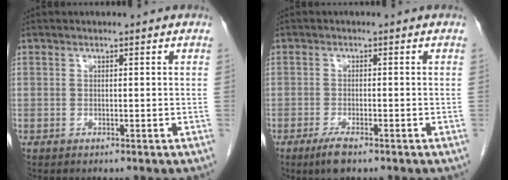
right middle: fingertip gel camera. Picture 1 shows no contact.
{"total": 3.2, "force": [-2.1, 0.6, 2.3], "torque": [-0.053, -0.007, -0.039]}